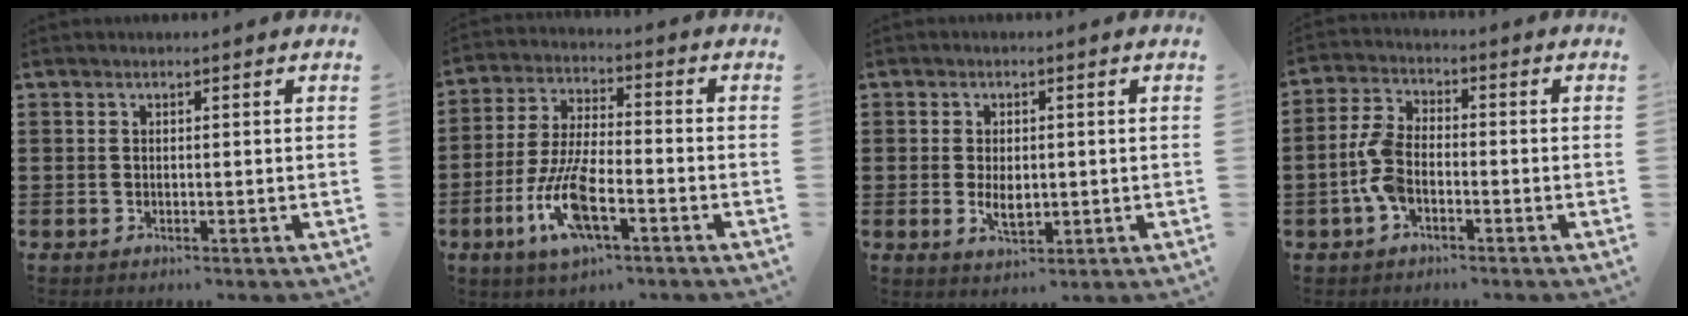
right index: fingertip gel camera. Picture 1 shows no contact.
{"total": 10.7, "force": [-4.5, 3.3, 9.1], "torque": [-0.213, -0.013, -0.086]}
{"total": 3.4, "force": [-0.2, 1.8, 2.9], "torque": [-0.047, 0.001, -0.005]}
{"total": 6.0, "force": [-1.8, 3.2, 4.7], "torque": [-0.125, -0.003, -0.044]}